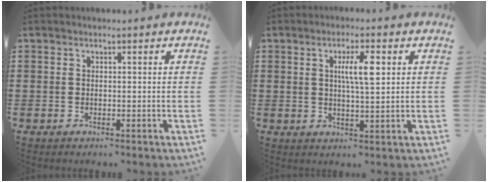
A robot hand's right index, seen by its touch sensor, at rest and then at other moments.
{"total": 5.4, "force": [1.4, 1.2, 5.1], "torque": [-0.094, 0.007, 0.018]}